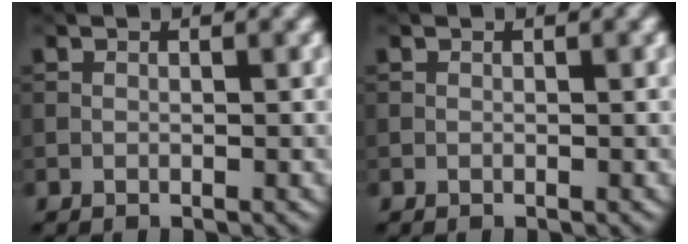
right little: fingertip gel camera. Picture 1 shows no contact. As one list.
[{"total": 0.0}]